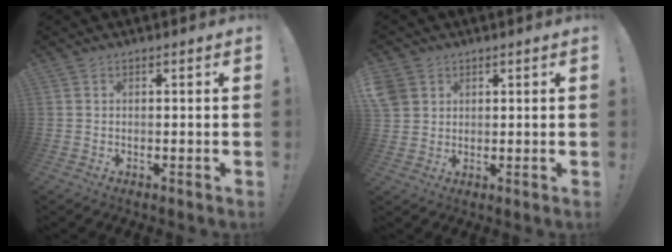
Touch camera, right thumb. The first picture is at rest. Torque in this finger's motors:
{"motor_torque": [0.95, 0.94, 0.53, 0.19, 0.05]}